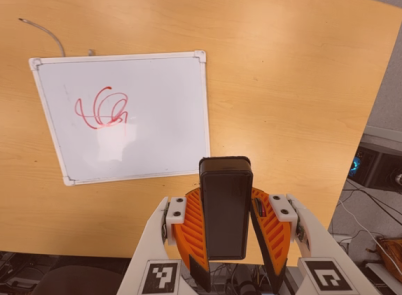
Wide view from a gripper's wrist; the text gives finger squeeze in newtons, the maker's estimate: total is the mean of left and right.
{"total": 7.8, "left": 7.0, "right": 8.6}